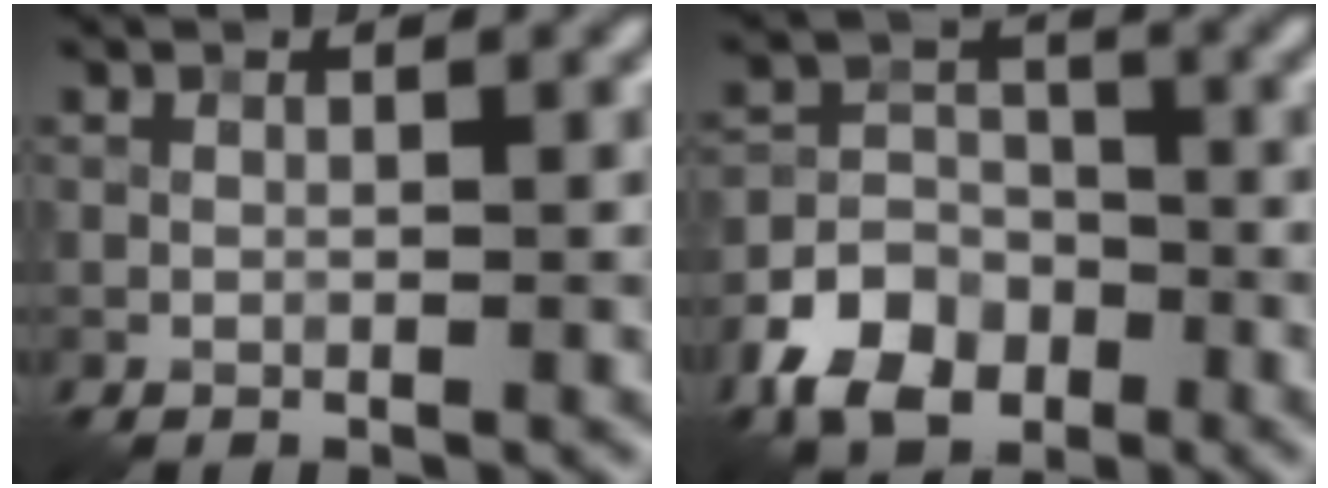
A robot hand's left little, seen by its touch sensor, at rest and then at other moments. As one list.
[{"total": 6.1, "force": [-3.4, 4.2, 2.9], "torque": [-0.057, -0.001, -0.073]}]